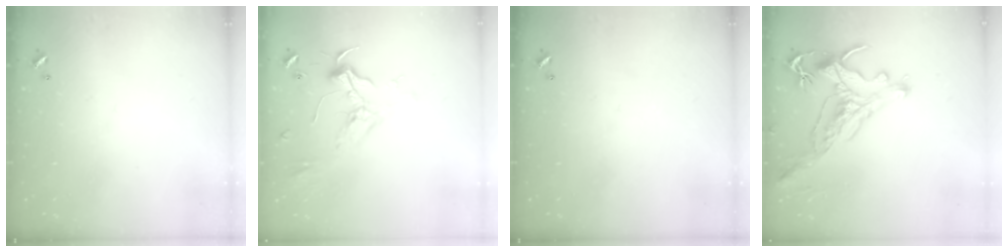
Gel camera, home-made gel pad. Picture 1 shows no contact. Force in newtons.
{"total": 2.4, "press": 2.3, "slide": 0.8}
{"total": 0.0}
{"total": 1.2, "press": 0.9, "slide": 0.9}